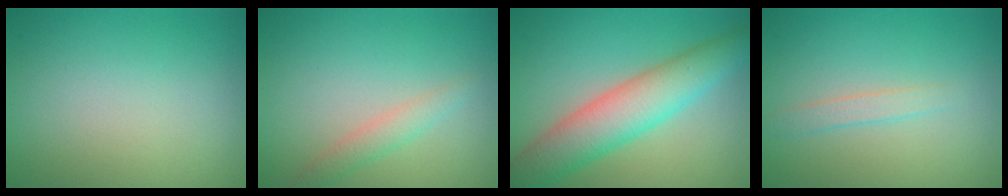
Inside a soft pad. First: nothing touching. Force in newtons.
{"total": 1.7, "press": 1.7, "slide": 0.0}
{"total": 6.8, "press": 6.8, "slide": 0.3}
{"total": 1.2, "press": 1.2, "slide": 0.0}